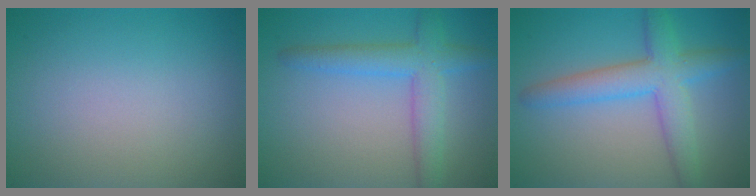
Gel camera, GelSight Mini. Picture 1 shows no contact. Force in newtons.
{"total": 4.5, "press": 4.5, "slide": 0.2}
{"total": 5.4, "press": 5.3, "slide": 0.3}